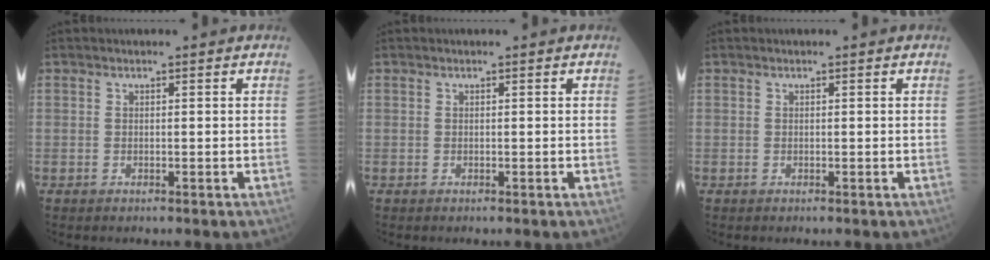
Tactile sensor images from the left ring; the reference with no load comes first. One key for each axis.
{"total": 0.0}
{"total": 0.0}